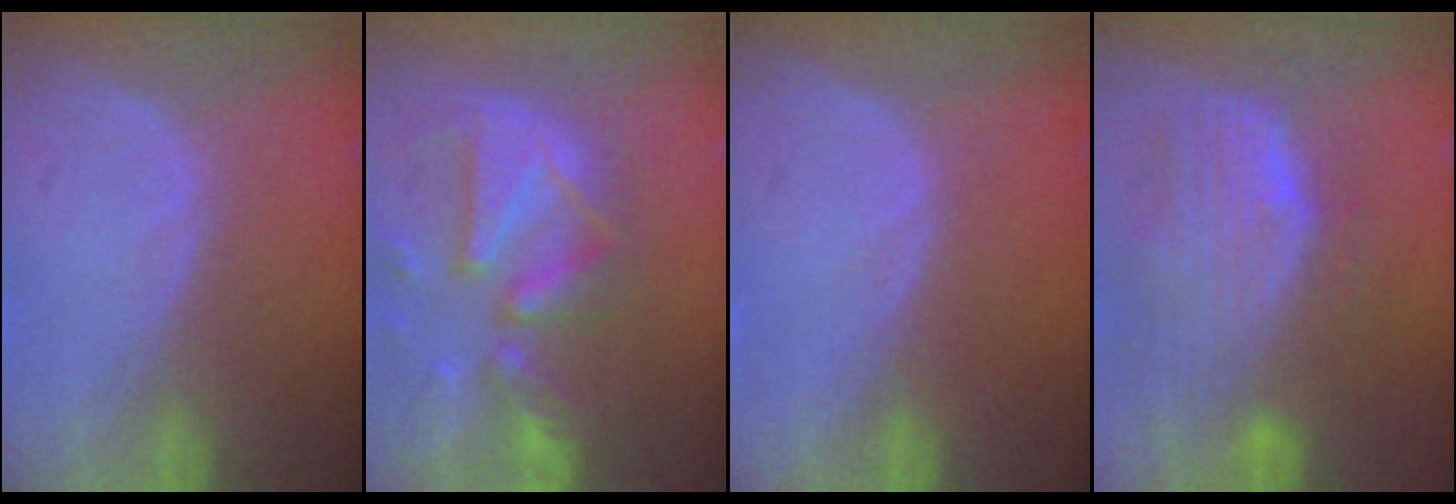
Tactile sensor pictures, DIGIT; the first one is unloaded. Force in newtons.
{"total": 12.5, "press": 10.8, "slide": 6.2}
{"total": 0.0}
{"total": 10.5, "press": 9.0, "slide": 5.4}